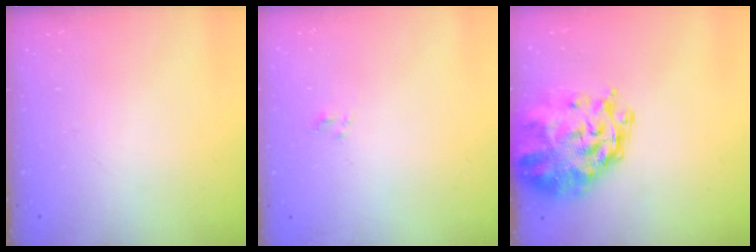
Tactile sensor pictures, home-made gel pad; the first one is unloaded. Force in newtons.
{"total": 1.2, "press": 1.0, "slide": 0.7}
{"total": 8.6, "press": 8.1, "slide": 2.9}